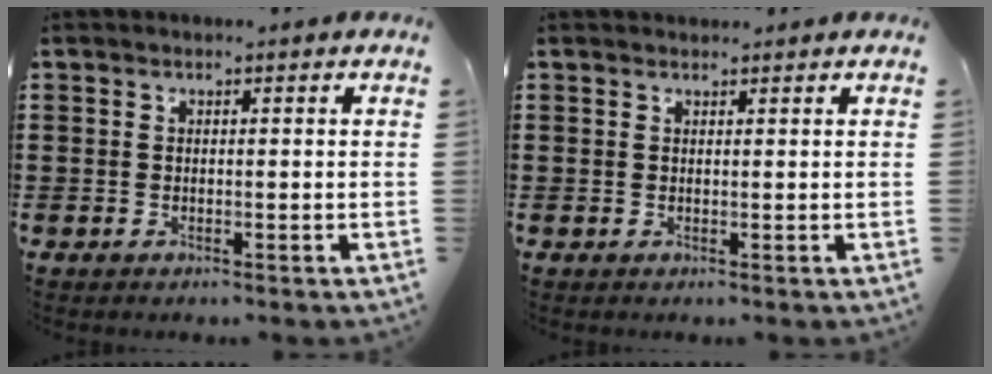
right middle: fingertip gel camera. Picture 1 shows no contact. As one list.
[{"total": 0.7, "force": [0.6, 0.1, -0.1], "torque": [0.008, -0.003, 0.011]}]